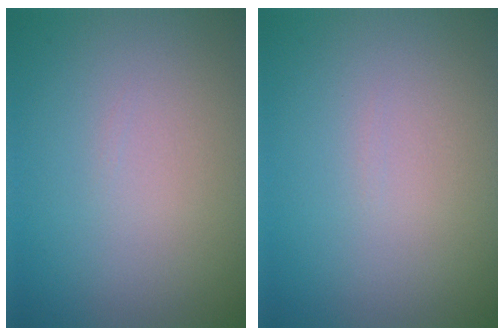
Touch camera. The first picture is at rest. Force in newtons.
{"total": 0.0}